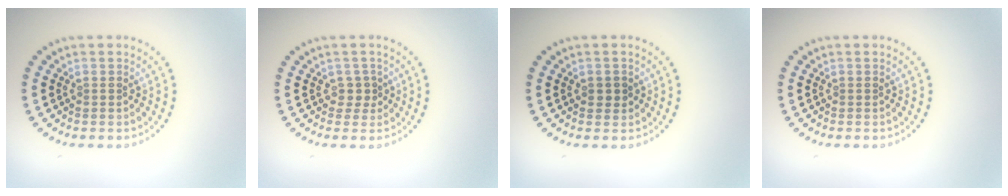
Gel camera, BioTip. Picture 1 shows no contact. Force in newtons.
{"total": 1.4, "press": 1.0, "slide": 1.0}
{"total": 1.2, "press": 1.2, "slide": 0.1}
{"total": 0.0}